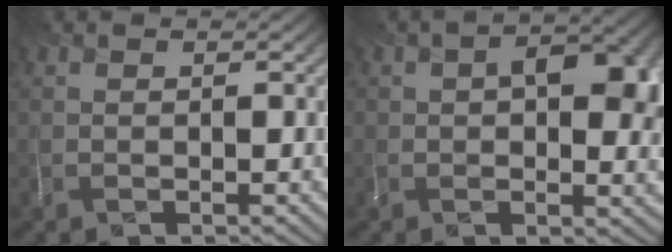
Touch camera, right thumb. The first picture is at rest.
{"total": 8.1, "force": [1.3, 4.5, 6.6], "torque": [-0.077, -0.004, 0.021]}